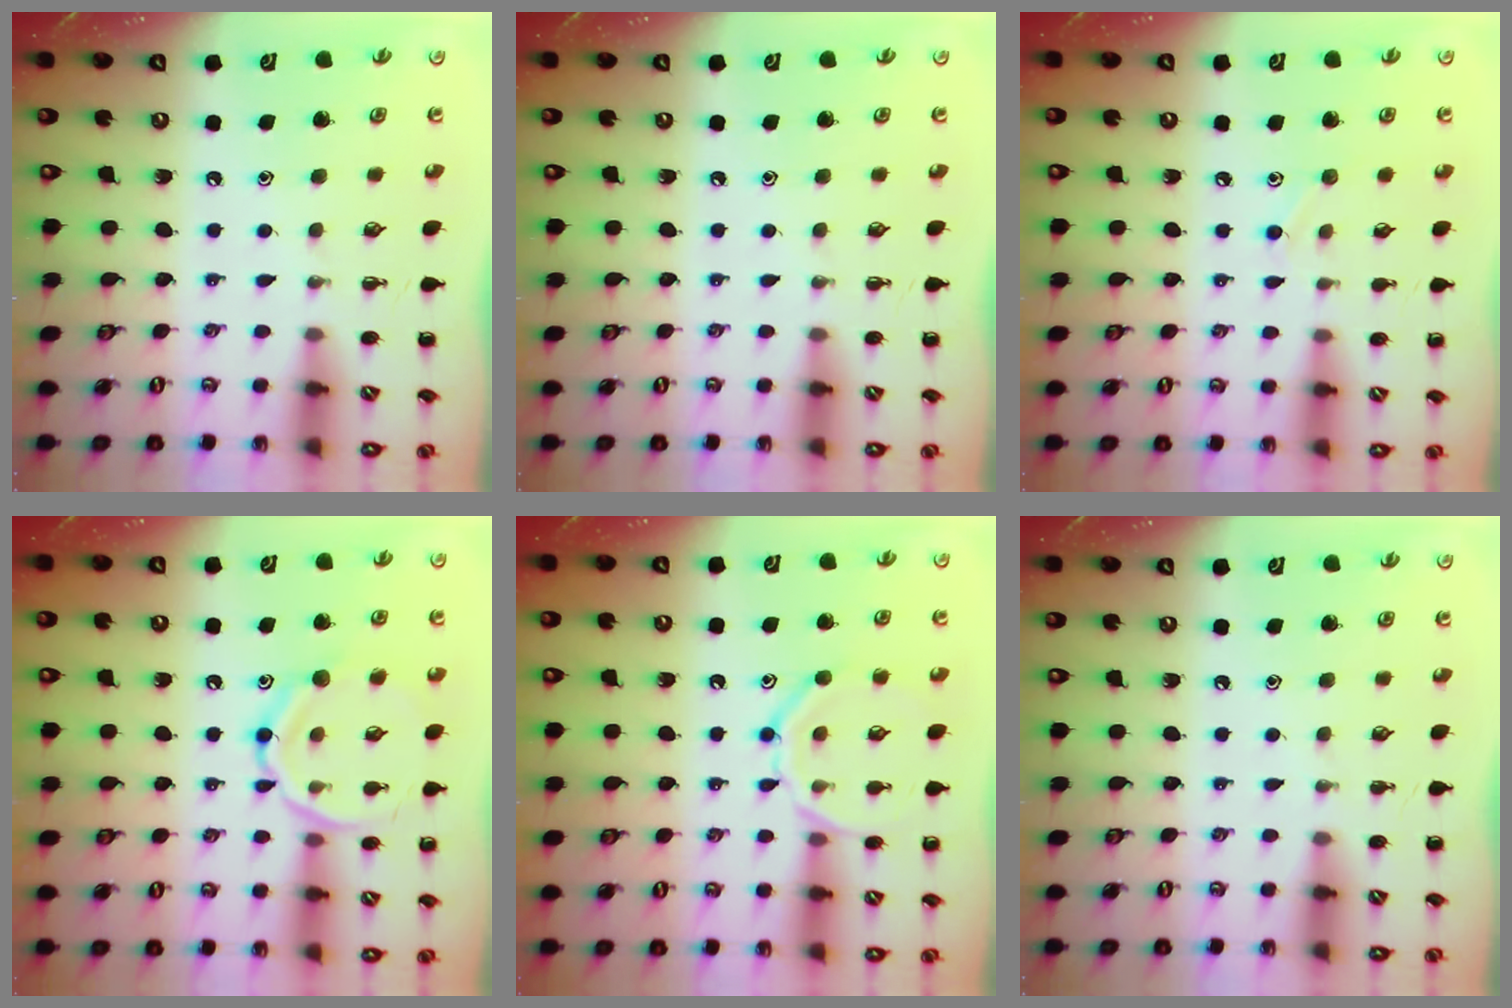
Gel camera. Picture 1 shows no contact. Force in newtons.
{"total": 0.0}
{"total": 6.4, "press": 6.0, "slide": 2.3}
{"total": 13.6, "press": 13.5, "slide": 0.9}
{"total": 12.6, "press": 12.5, "slide": 1.0}
{"total": 0.0}